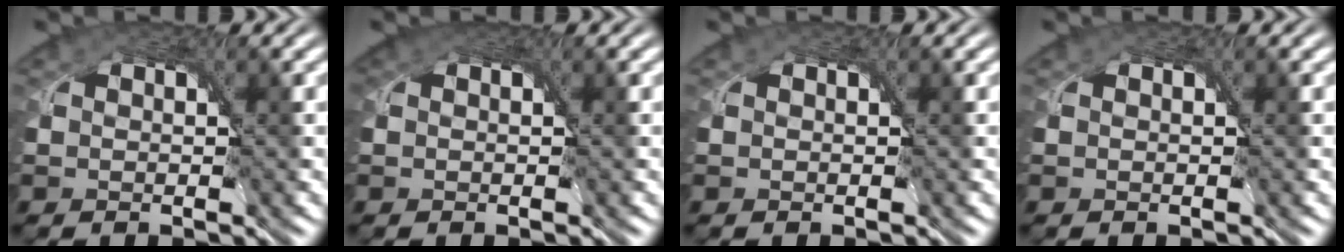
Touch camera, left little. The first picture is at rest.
{"total": 0.8, "force": [0.4, 0.5, 0.5], "torque": [-0.010, 0.001, 0.005]}
{"total": 0.0}
{"total": 0.0}